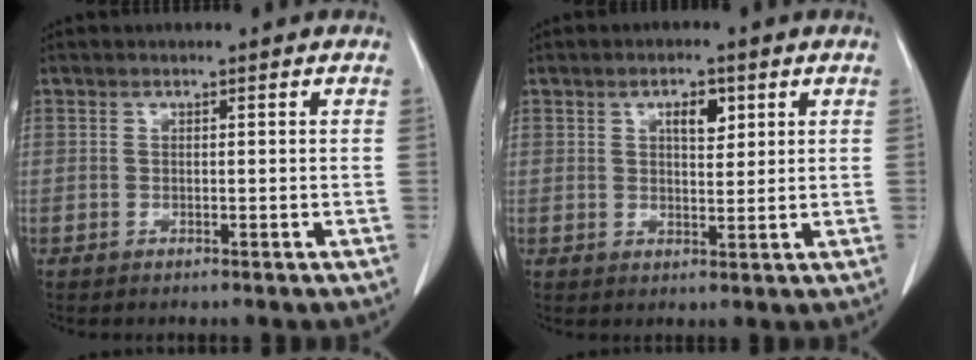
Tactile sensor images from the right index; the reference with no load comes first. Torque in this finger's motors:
{"motor_torque": [0.32, 0.05, 0.13, 0.05]}